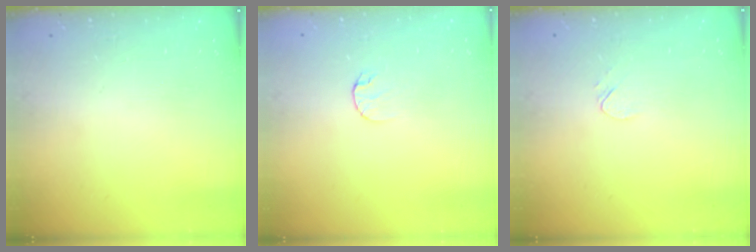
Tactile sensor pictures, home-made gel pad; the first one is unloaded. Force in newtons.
{"total": 5.2, "press": 5.1, "slide": 0.5}
{"total": 3.5, "press": 3.5, "slide": 0.5}